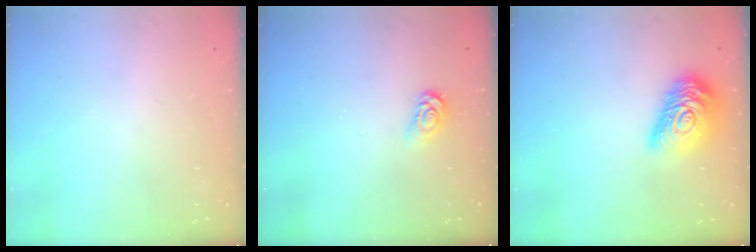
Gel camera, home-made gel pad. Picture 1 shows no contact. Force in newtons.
{"total": 3.3, "press": 3.3, "slide": 0.1}
{"total": 15.2, "press": 15.1, "slide": 0.9}